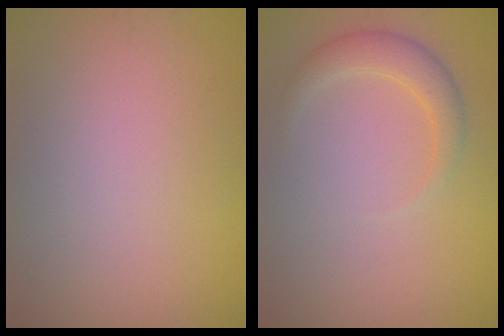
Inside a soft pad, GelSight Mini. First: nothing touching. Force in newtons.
{"total": 2.4, "press": 2.4, "slide": 0.1}